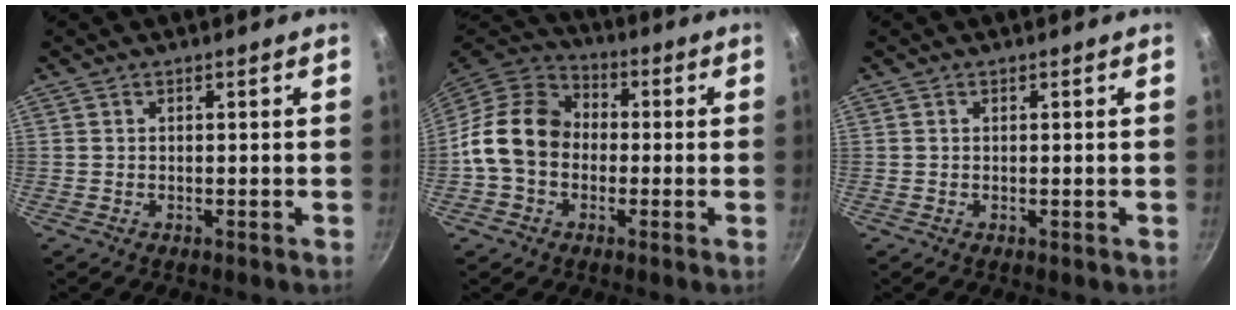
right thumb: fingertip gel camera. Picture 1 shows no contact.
{"total": 14.8, "force": [-0.7, 11.9, 8.7], "torque": [-0.127, 0.034, -0.031]}
{"total": 0.0}